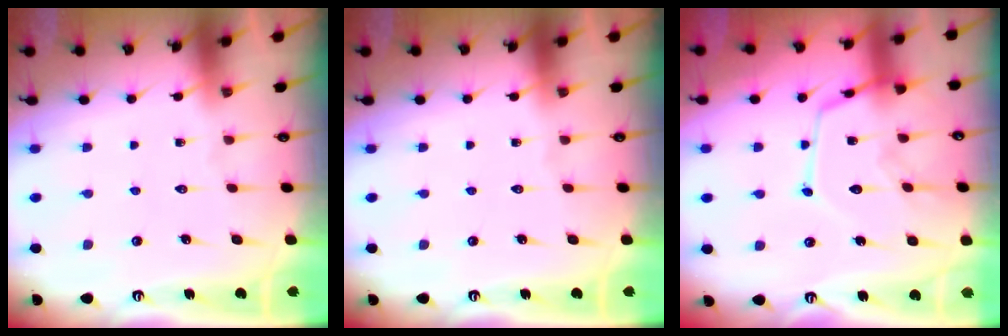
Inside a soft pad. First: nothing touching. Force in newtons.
{"total": 0.0}
{"total": 14.0, "press": 14.0, "slide": 1.0}